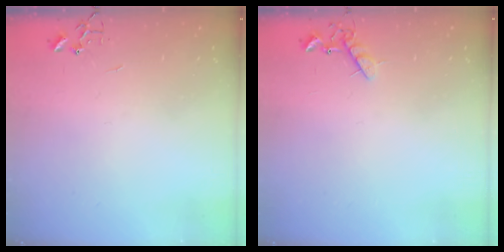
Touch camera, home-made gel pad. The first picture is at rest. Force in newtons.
{"total": 6.3, "press": 6.2, "slide": 0.9}